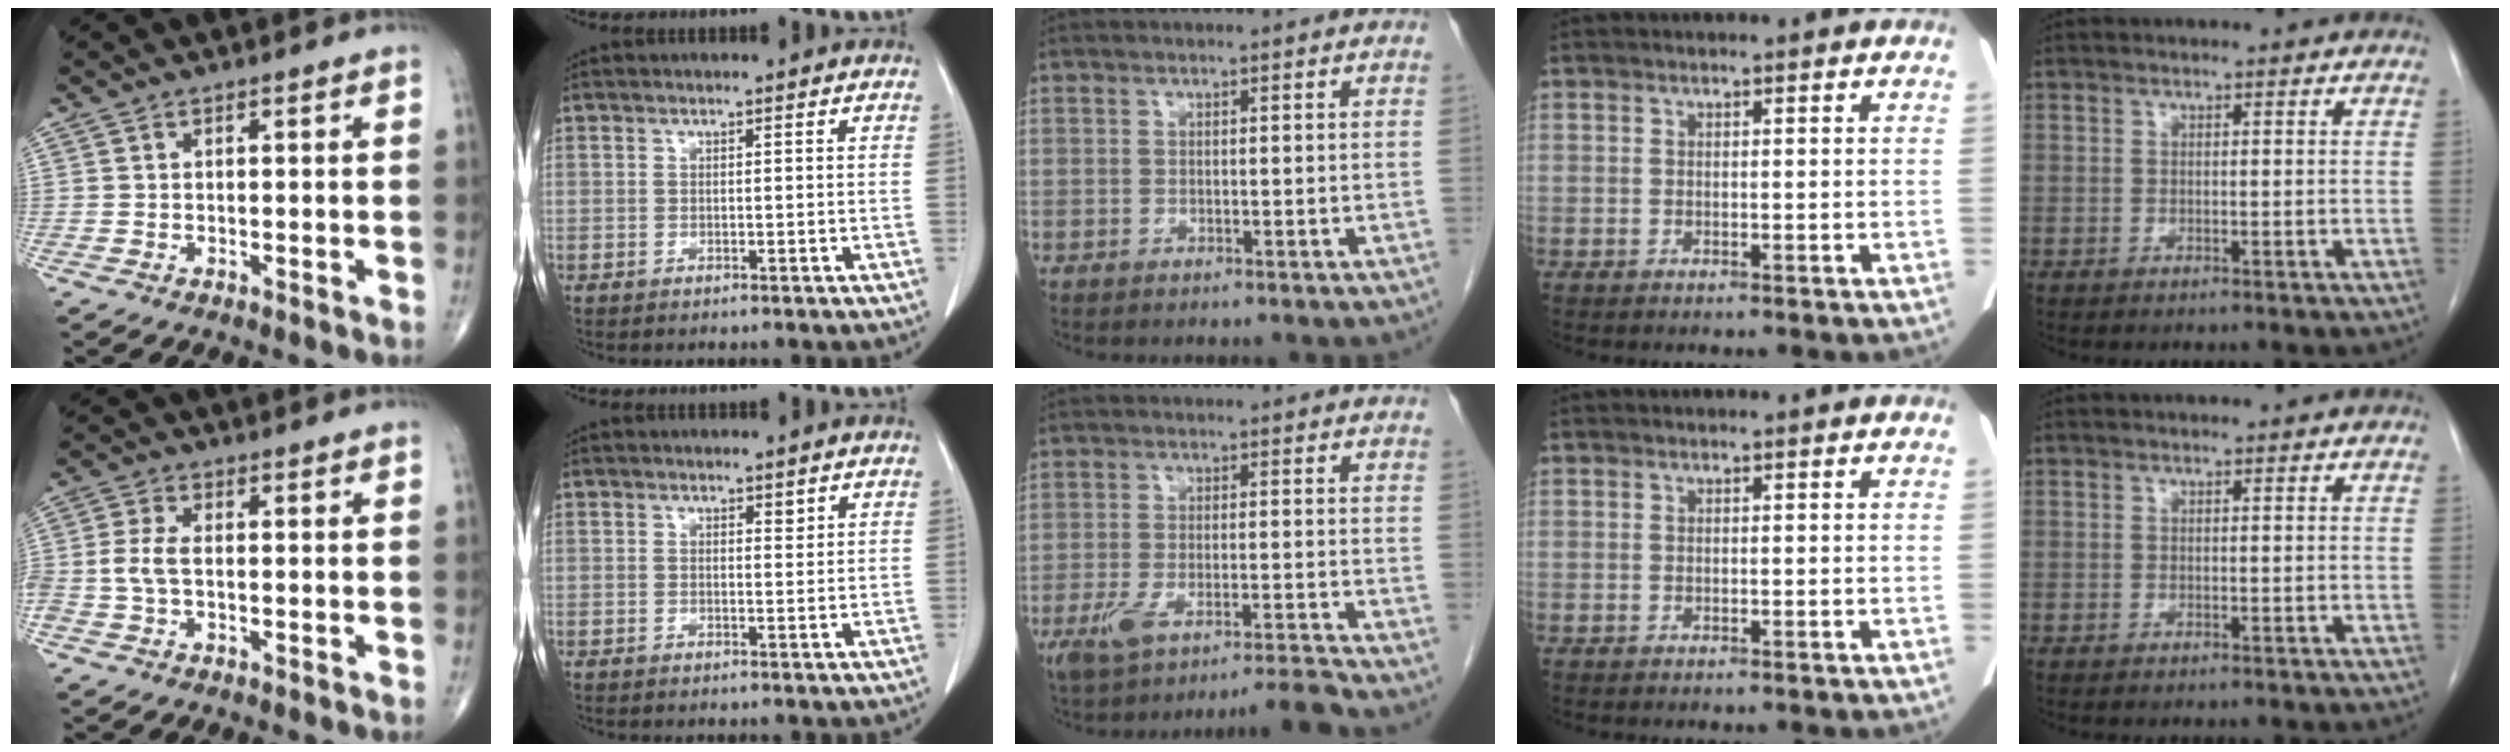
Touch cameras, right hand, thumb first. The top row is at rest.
{"thumb": {"total": 4.0, "force": [-0.7, 2.2, 3.3], "torque": [-0.084, 0.012, -0.017]}, "index": {"total": 0.9, "force": [0.6, 0.3, 0.5], "torque": [-0.007, -0.005, 0.009]}, "middle": {"total": 6.7, "force": [-5.6, -1.1, 3.5], "torque": [-0.067, -0.005, -0.098]}}